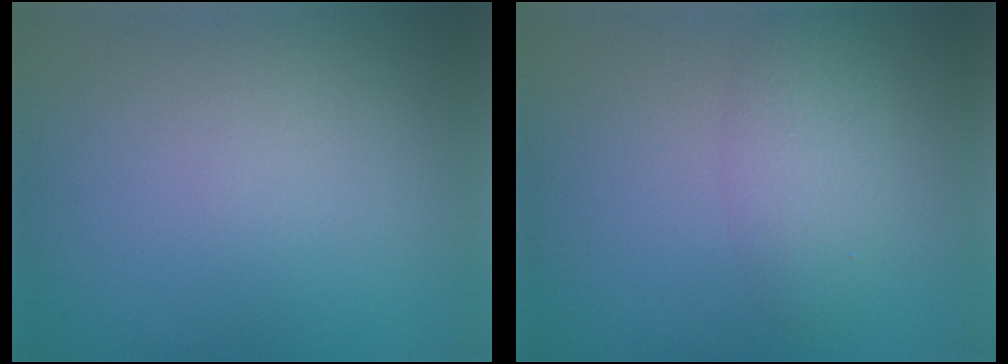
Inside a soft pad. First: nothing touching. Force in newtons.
{"total": 2.9, "press": 2.9, "slide": 0.2}